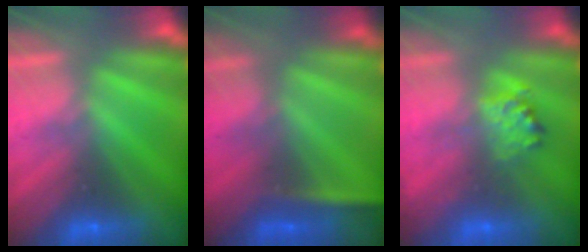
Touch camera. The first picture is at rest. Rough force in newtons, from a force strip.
{"total": 2.9}
{"total": 2.3}